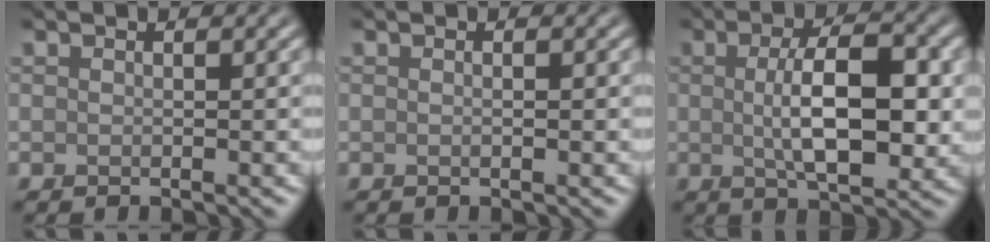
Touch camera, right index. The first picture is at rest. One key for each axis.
{"total": 0.5, "fx": 0.0, "fy": 0.1, "fz": 0.5, "tx": -0.010, "ty": 0.000, "tz": 0.000}
{"total": 7.7, "fx": 0.2, "fy": 3.2, "fz": 7.0, "tx": -0.120, "ty": -0.002, "tz": 0.004}